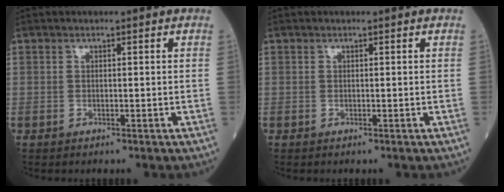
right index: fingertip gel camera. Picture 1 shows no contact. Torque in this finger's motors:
{"motor_torque": [0.05, 0.02, -0.09, 0.01]}